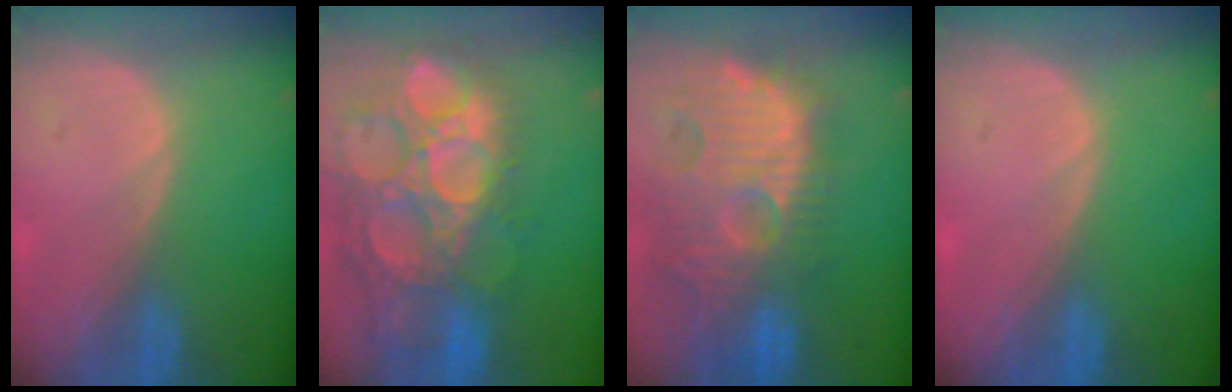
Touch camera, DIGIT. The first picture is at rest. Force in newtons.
{"total": 15.7, "press": 12.9, "slide": 8.9}
{"total": 13.8, "press": 12.3, "slide": 6.2}
{"total": 0.0}